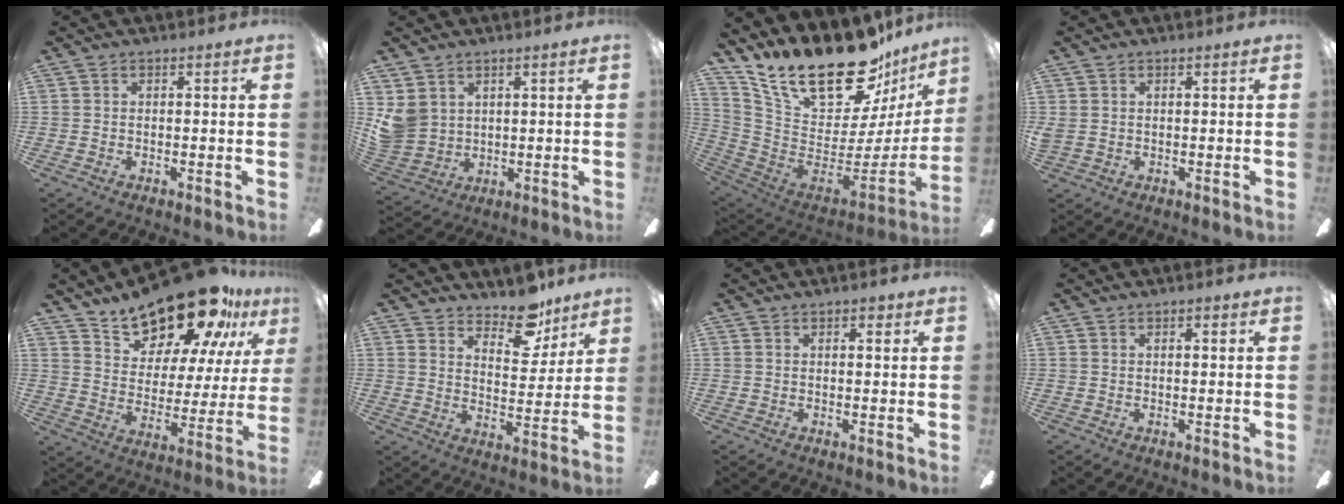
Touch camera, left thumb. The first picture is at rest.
{"total": 7.3, "force": [3.2, 6.3, 1.9], "torque": [-0.062, -0.010, 0.066]}
{"total": 27.2, "force": [19.9, 10.6, 15.2], "torque": [-0.269, -0.136, 0.363]}
{"total": 1.4, "force": [0.8, 1.1, 0.5], "torque": [-0.013, 0.003, 0.014]}
{"total": 20.9, "force": [17.4, 7.5, 8.9], "torque": [-0.153, -0.122, 0.303]}
{"total": 12.1, "force": [9.6, 5.4, 5.1], "torque": [-0.059, -0.062, 0.171]}
{"total": 1.8, "force": [1.2, 0.7, 1.3], "torque": [-0.011, -0.003, 0.016]}
{"total": 0.9, "force": [0.6, 0.2, 0.7], "torque": [-0.007, -0.002, 0.008]}